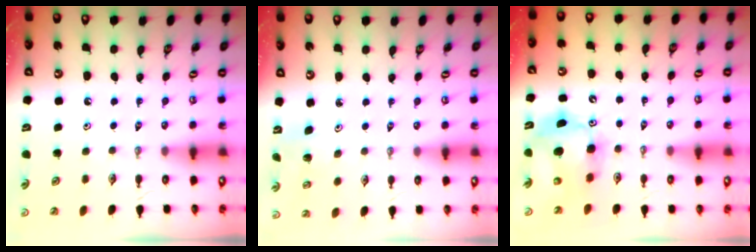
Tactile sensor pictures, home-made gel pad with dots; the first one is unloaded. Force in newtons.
{"total": 2.3, "press": 2.3, "slide": 0.2}
{"total": 11.8, "press": 11.6, "slide": 2.3}